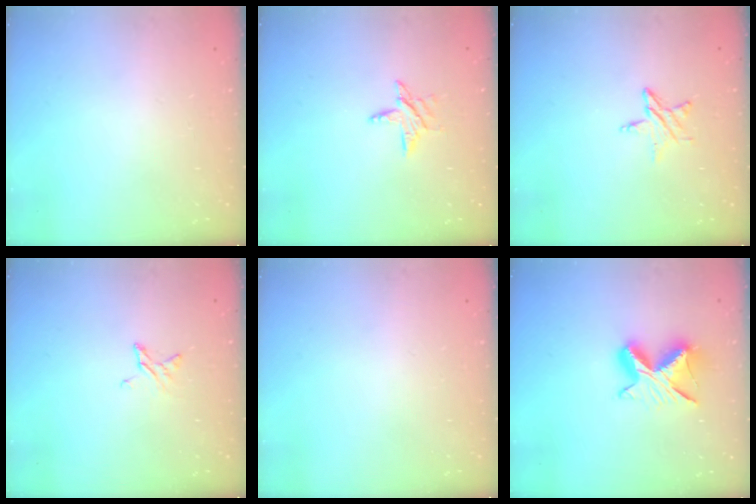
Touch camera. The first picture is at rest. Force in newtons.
{"total": 5.7, "press": 5.7, "slide": 0.6}
{"total": 4.9, "press": 4.8, "slide": 0.5}
{"total": 2.9, "press": 2.9, "slide": 0.3}
{"total": 0.0}
{"total": 9.7, "press": 9.6, "slide": 1.2}